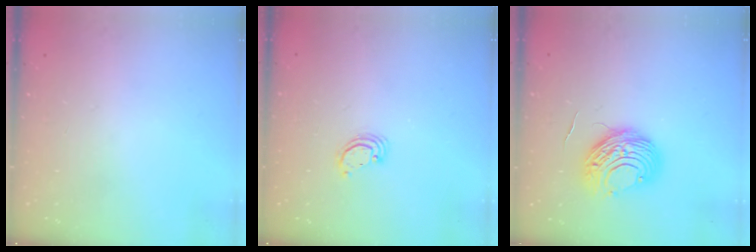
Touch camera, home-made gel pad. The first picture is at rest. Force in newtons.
{"total": 2.6, "press": 2.6, "slide": 0.2}
{"total": 10.1, "press": 10.1, "slide": 0.8}